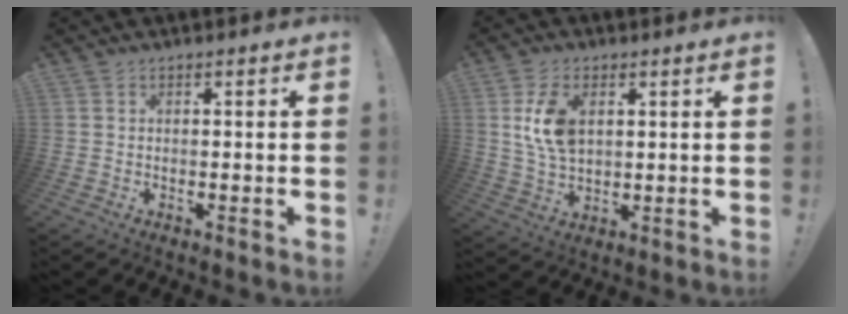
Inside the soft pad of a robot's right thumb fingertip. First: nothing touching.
{"total": 10.9, "force": [3.2, 7.0, 7.7], "torque": [-0.144, -0.003, 0.058]}